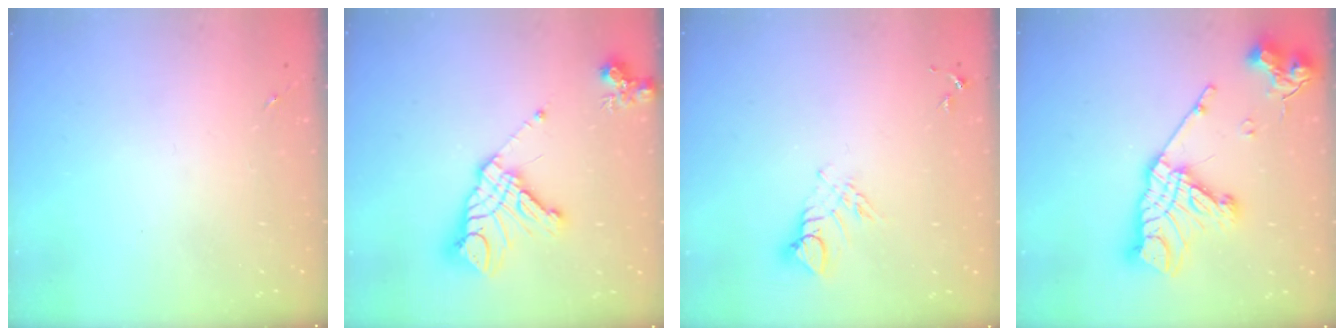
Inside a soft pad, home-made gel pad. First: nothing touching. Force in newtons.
{"total": 17.2, "press": 17.0, "slide": 2.4}
{"total": 6.5, "press": 6.5, "slide": 0.3}
{"total": 20.7, "press": 20.6, "slide": 1.9}